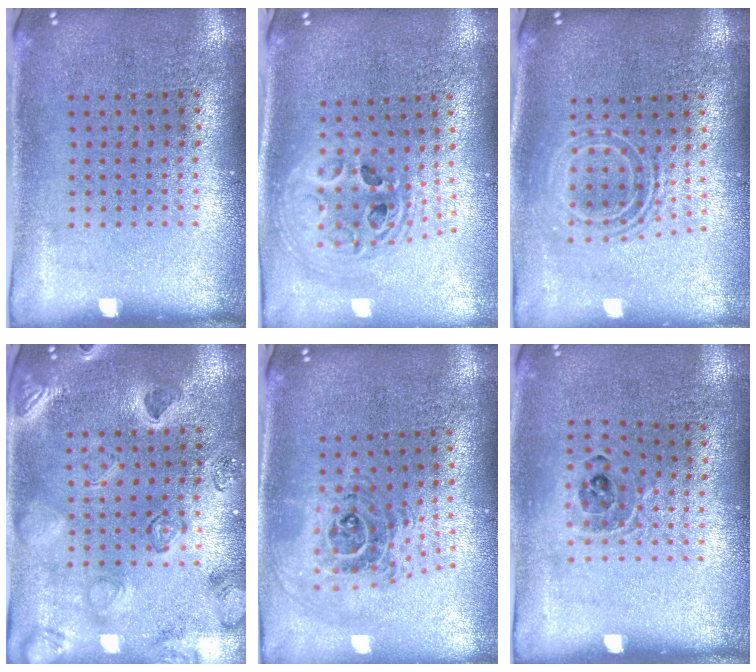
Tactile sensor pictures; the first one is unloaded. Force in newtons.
{"total": 2.4, "press": 1.9, "slide": 1.4}
{"total": 1.7, "press": 1.3, "slide": 1.1}
{"total": 2.4, "press": 2.4, "slide": 0.5}
{"total": 1.2, "press": 1.1, "slide": 0.5}
{"total": 0.9, "press": 0.9, "slide": 0.1}